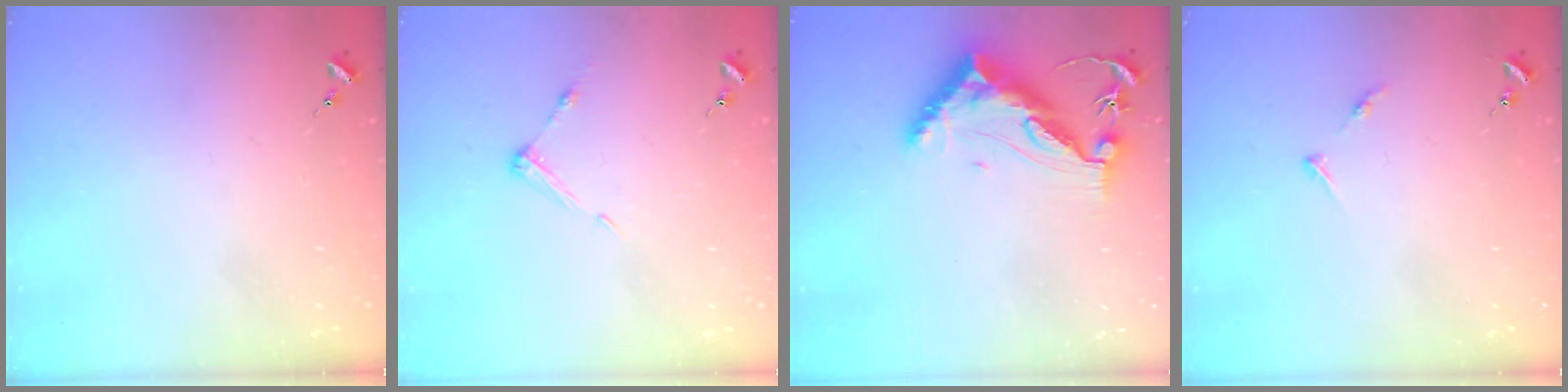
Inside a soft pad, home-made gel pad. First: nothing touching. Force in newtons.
{"total": 5.3, "press": 5.2, "slide": 0.2}
{"total": 12.2, "press": 12.1, "slide": 0.7}
{"total": 4.0, "press": 3.9, "slide": 0.5}